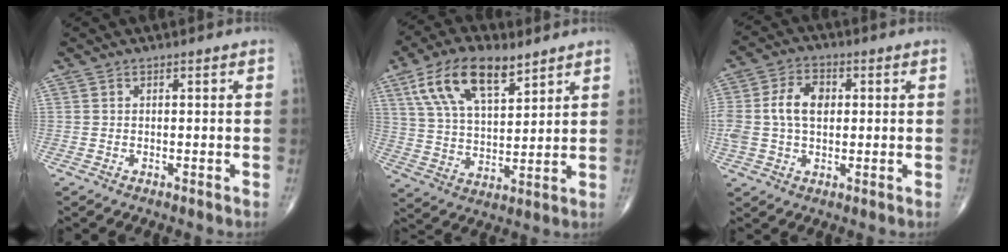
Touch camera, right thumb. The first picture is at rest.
{"total": 15.1, "force": [8.3, 6.9, 10.5], "torque": [-0.173, -0.023, 0.158]}
{"total": 9.3, "force": [1.0, 6.1, 6.9], "torque": [-0.137, 0.015, 0.020]}